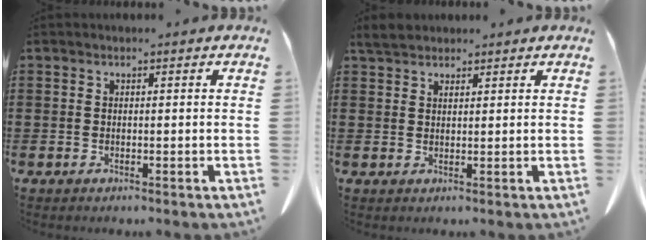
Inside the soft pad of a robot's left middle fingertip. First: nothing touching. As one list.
[{"total": 2.8, "force": [2.5, 0.8, 1.0], "torque": [-0.027, 0.004, 0.048]}]